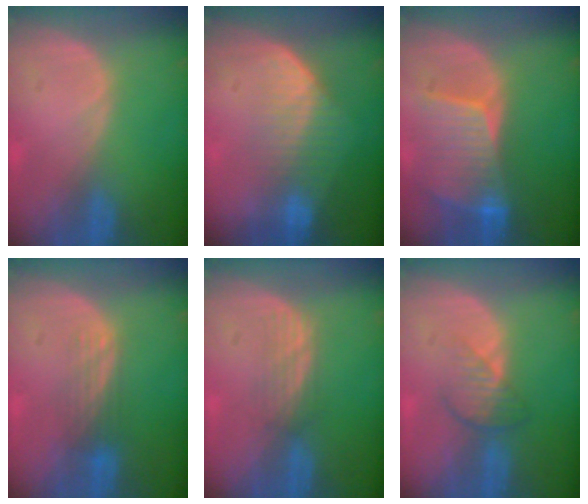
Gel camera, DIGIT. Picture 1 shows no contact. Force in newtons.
{"total": 7.1, "press": 5.9, "slide": 3.8}
{"total": 8.4, "press": 7.6, "slide": 3.5}
{"total": 3.7, "press": 3.0, "slide": 2.2}
{"total": 2.9, "press": 2.6, "slide": 1.2}
{"total": 3.7, "press": 3.4, "slide": 1.5}